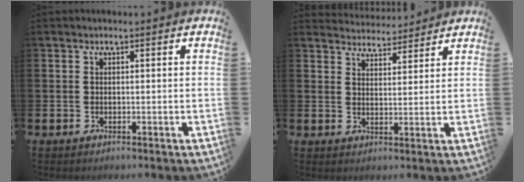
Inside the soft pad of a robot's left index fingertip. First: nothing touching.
{"total": 4.0, "force": [3.9, 0.6, -0.4], "torque": [-0.002, -0.026, 0.071]}